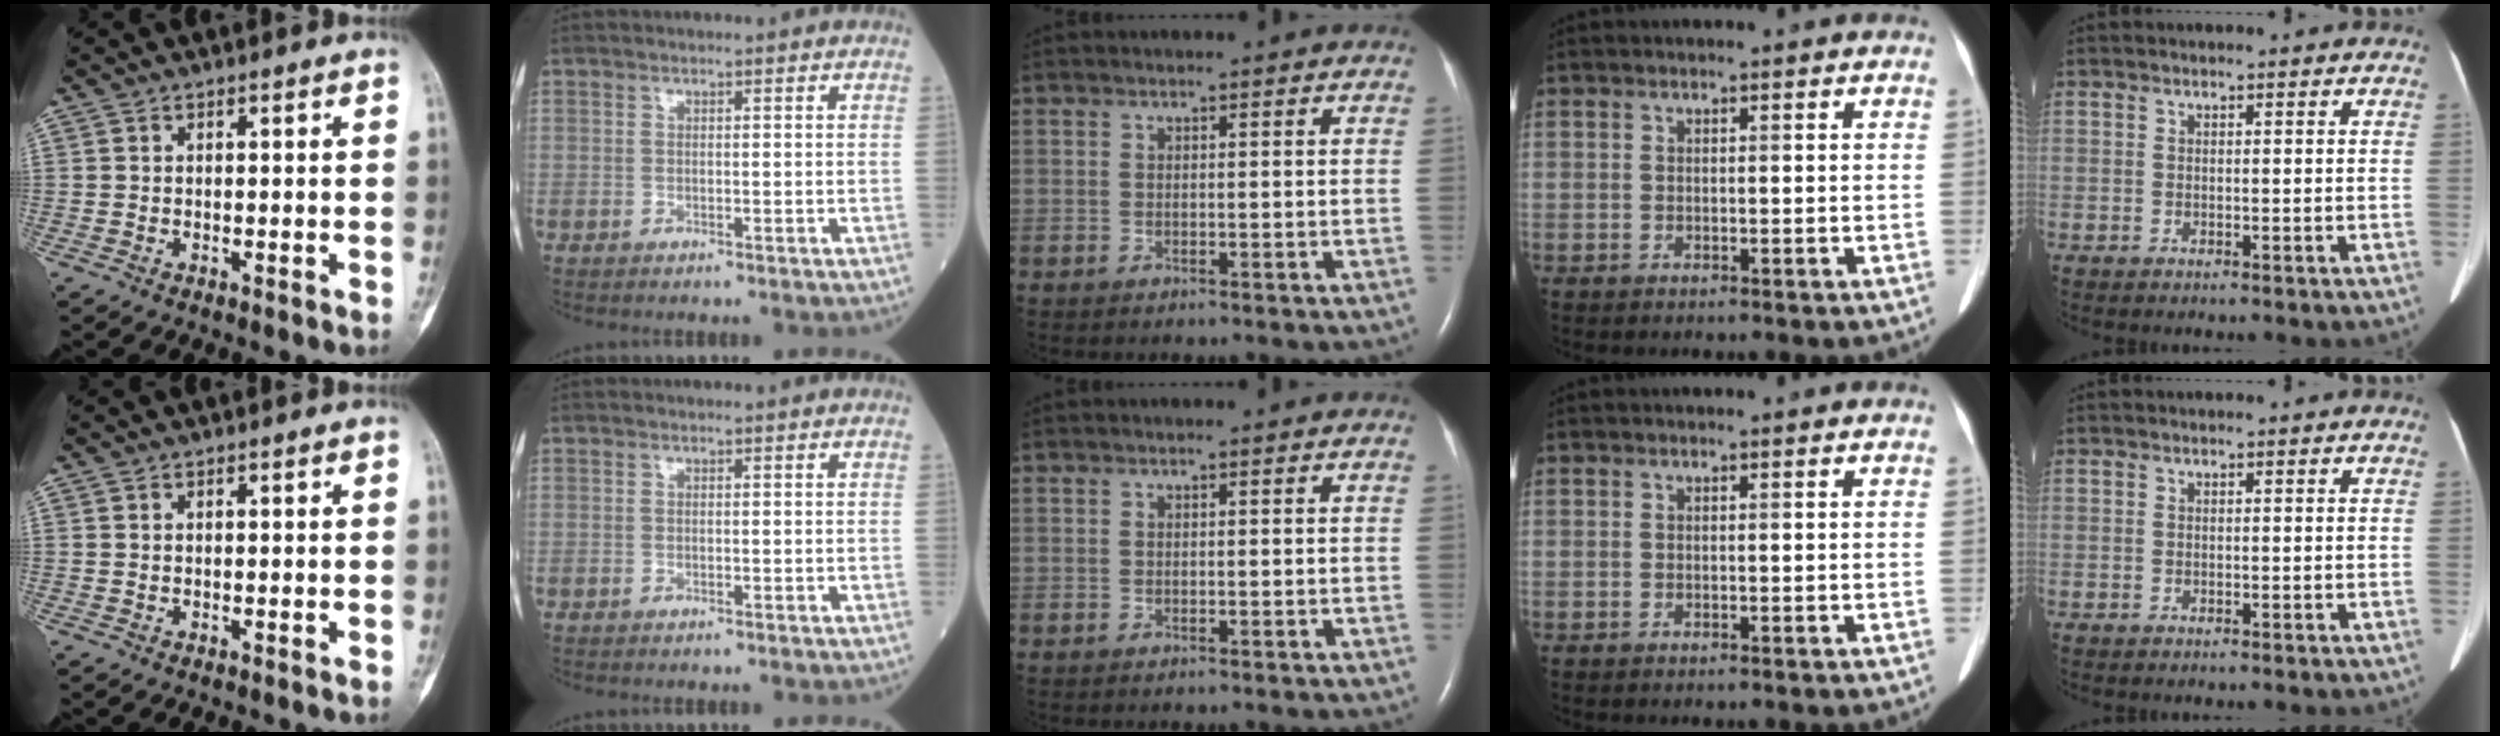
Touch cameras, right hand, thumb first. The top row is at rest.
{}